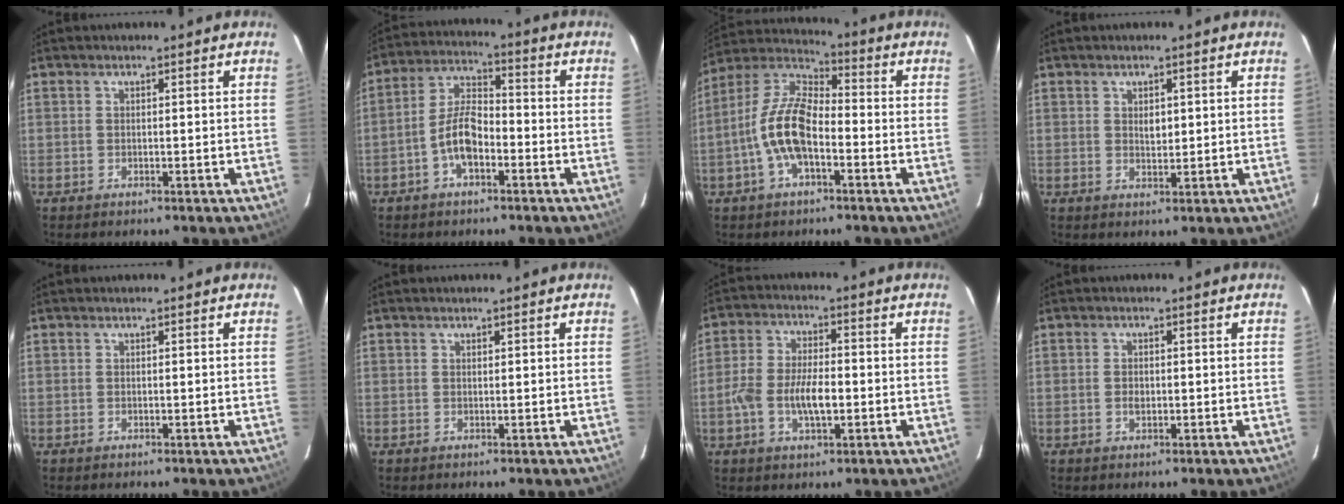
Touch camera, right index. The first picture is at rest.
{"total": 7.9, "force": [-3.3, 3.5, 6.3], "torque": [-0.133, 0.016, -0.059]}
{"total": 12.1, "force": [-3.6, 5.4, 10.3], "torque": [-0.219, 0.013, -0.071]}
{"total": 2.2, "force": [0.6, 1.4, 1.5], "torque": [-0.022, 0.002, 0.011]}
{"total": 0.0}
{"total": 0.0}
{"total": 8.5, "force": [-2.1, 3.8, 7.3], "torque": [-0.149, 0.004, -0.039]}
{"total": 1.8, "force": [-0.3, 1.3, 1.3], "torque": [-0.024, 0.002, -0.005]}